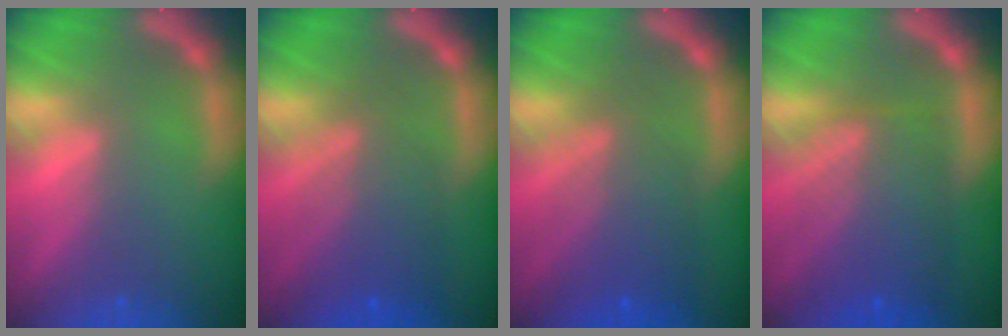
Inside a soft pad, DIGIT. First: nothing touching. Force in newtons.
{"total": 6.6}
{"total": 6.6}
{"total": 8.1}